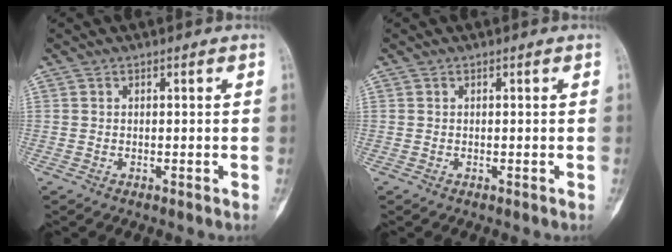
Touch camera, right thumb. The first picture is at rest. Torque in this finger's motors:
{"motor_torque": [0.07, -0.07, 0.06, -0.06, 0.00]}